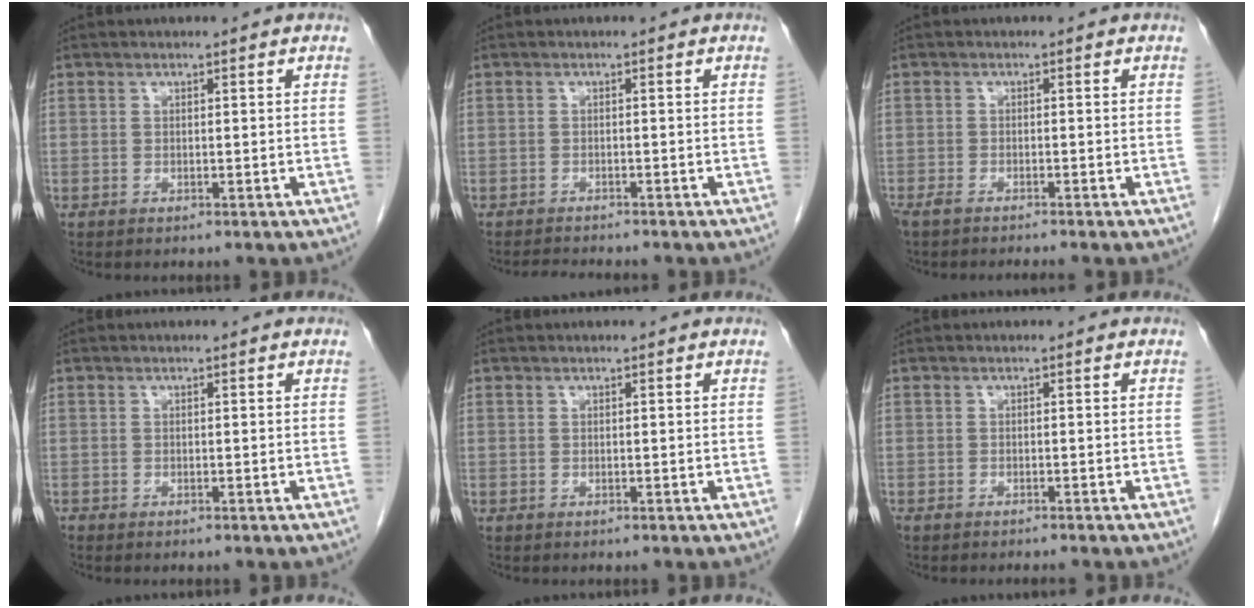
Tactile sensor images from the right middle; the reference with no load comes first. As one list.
[{"total": 3.2, "force": [-3.0, 0.2, 1.0], "torque": [-0.016, -0.012, -0.045]}, {"total": 4.2, "force": [-3.6, 0.3, 2.1], "torque": [-0.031, -0.008, -0.056]}, {"total": 0.0}, {"total": 0.0}, {"total": 1.9, "force": [-1.7, 0.2, 0.8], "torque": [-0.014, -0.004, -0.022]}]